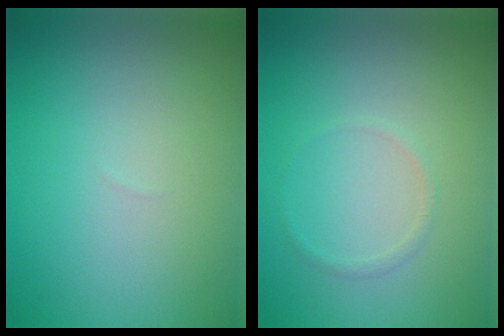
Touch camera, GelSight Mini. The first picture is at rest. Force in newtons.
{"total": 0.7, "press": 0.7, "slide": 0.0}